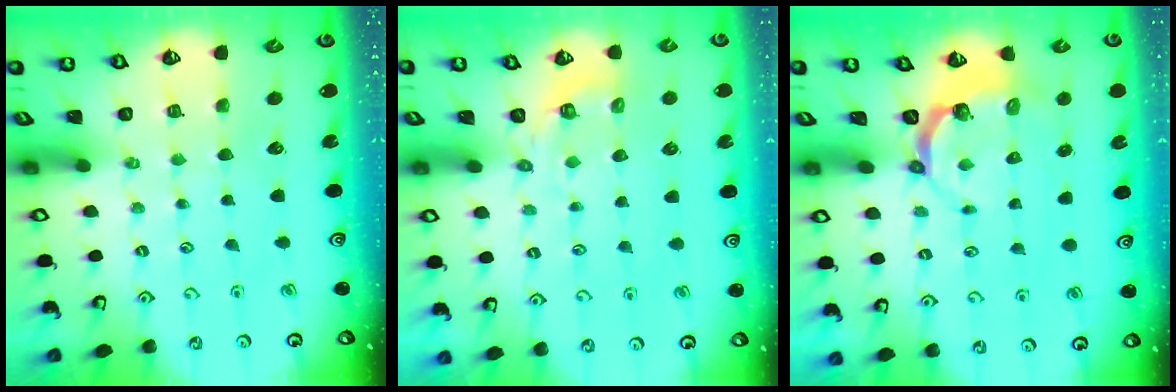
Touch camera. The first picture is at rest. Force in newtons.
{"total": 3.3, "press": 2.6, "slide": 2.1}
{"total": 4.7, "press": 3.7, "slide": 2.8}